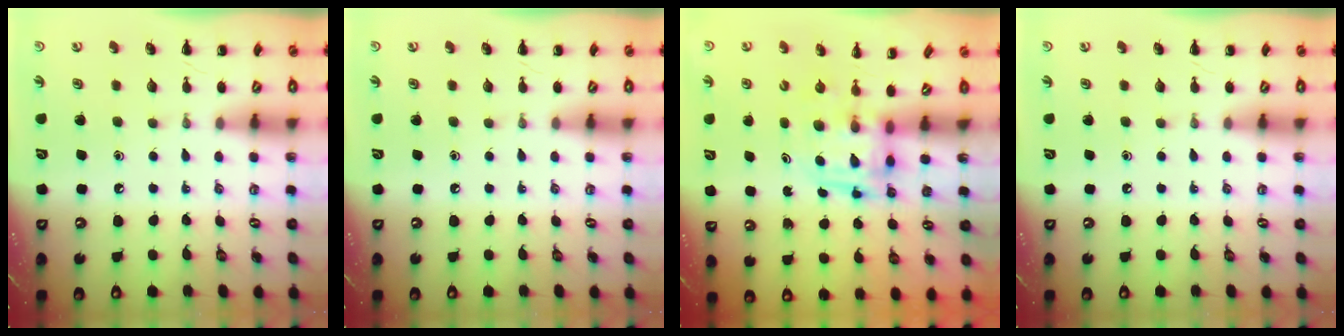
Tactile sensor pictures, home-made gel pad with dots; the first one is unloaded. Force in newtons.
{"total": 0.0}
{"total": 3.9, "press": 3.9, "slide": 0.7}
{"total": 0.0}